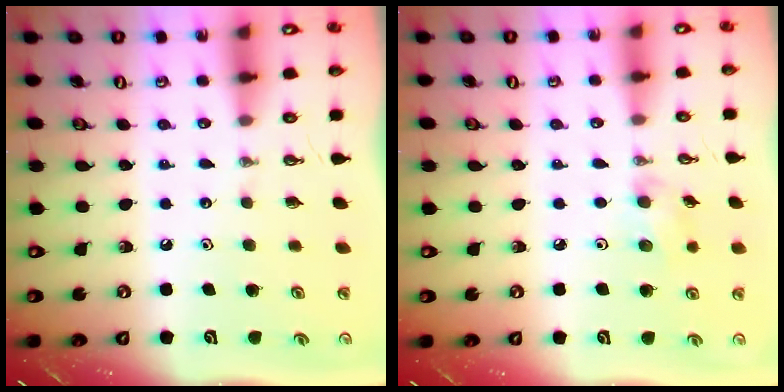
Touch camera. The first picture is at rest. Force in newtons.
{"total": 5.6, "press": 5.3, "slide": 2.0}